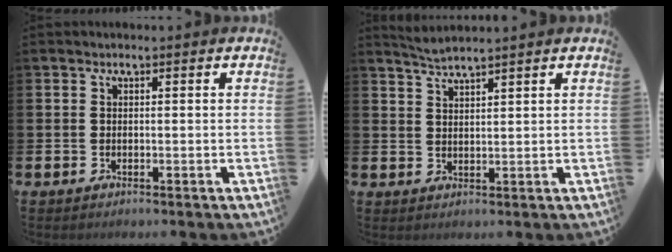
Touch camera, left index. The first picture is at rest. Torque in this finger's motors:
{"motor_torque": [0.14, -0.06, -0.10, 0.00]}